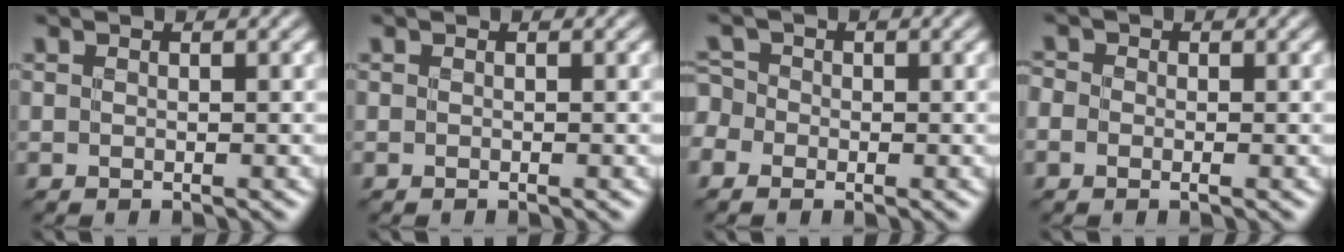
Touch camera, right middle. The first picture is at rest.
{"total": 0.0}
{"total": 2.1, "force": [-0.6, 1.8, 0.8], "torque": [-0.010, 0.012, -0.021]}
{"total": 1.2, "force": [-0.2, 1.0, 0.7], "torque": [-0.013, 0.000, -0.011]}